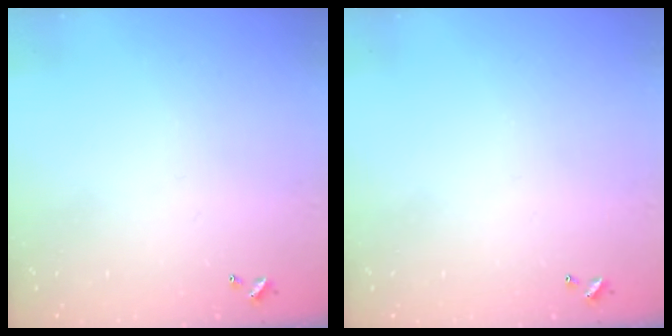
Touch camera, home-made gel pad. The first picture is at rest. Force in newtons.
{"total": 0.0}